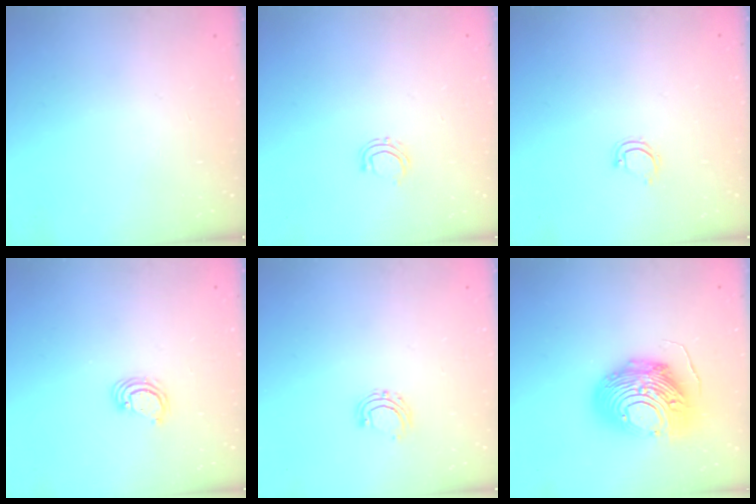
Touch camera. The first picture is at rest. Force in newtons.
{"total": 5.0, "press": 4.9, "slide": 0.7}
{"total": 3.7, "press": 3.7, "slide": 0.3}
{"total": 3.5, "press": 3.5, "slide": 0.3}
{"total": 5.5, "press": 5.4, "slide": 1.1}
{"total": 18.1, "press": 18.0, "slide": 1.6}